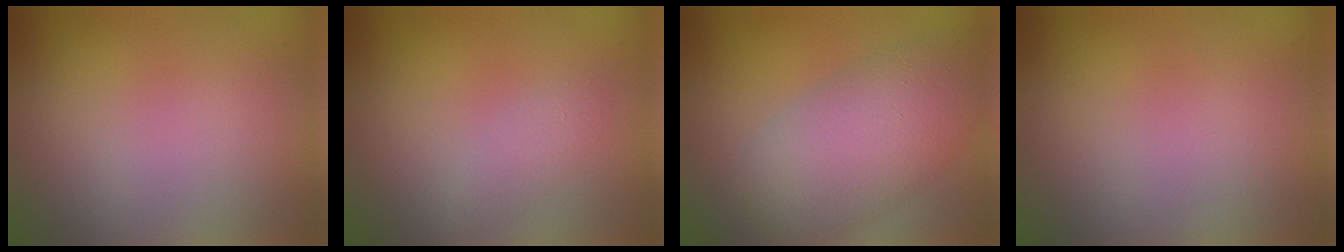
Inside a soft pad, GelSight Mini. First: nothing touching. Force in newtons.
{"total": 1.3, "press": 1.3, "slide": 0.1}
{"total": 7.5, "press": 7.5, "slide": 0.2}
{"total": 0.0}